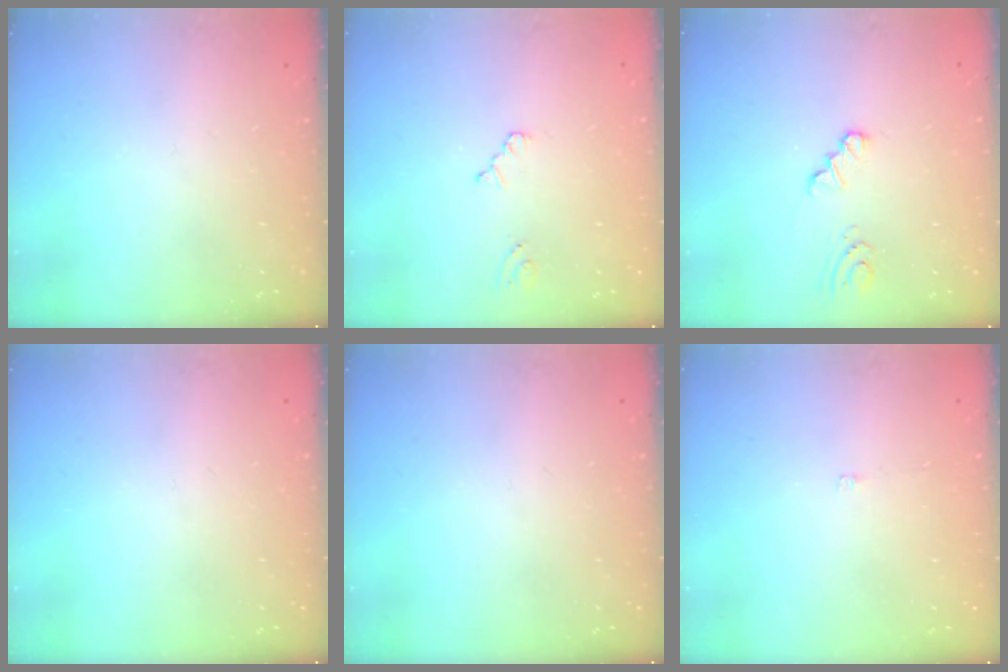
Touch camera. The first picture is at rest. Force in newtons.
{"total": 2.3, "press": 2.3, "slide": 0.4}
{"total": 0.9, "press": 0.9, "slide": 0.1}
{"total": 0.0}
{"total": 0.0}
{"total": 1.3, "press": 1.3, "slide": 0.2}